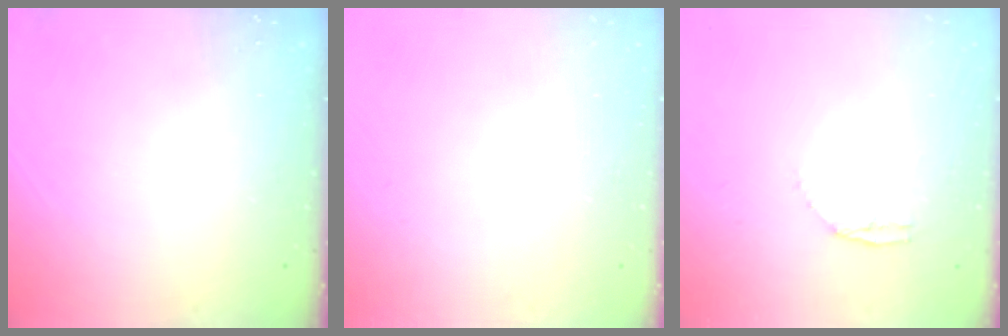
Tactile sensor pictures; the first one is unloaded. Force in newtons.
{"total": 0.0}
{"total": 3.4, "press": 3.4, "slide": 0.4}